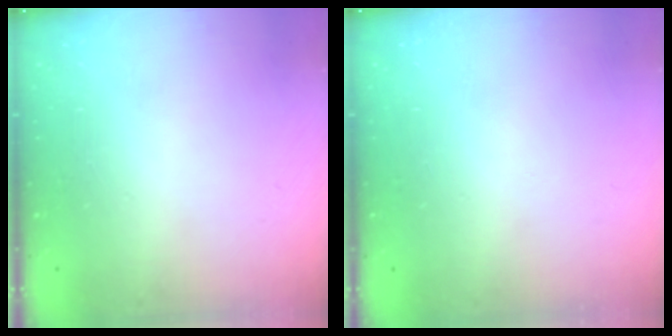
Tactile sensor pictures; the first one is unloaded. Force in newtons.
{"total": 0.0}